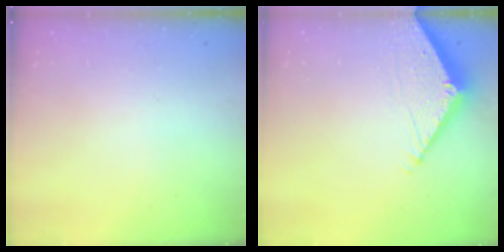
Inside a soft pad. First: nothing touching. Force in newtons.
{"total": 6.6, "press": 6.6, "slide": 0.1}